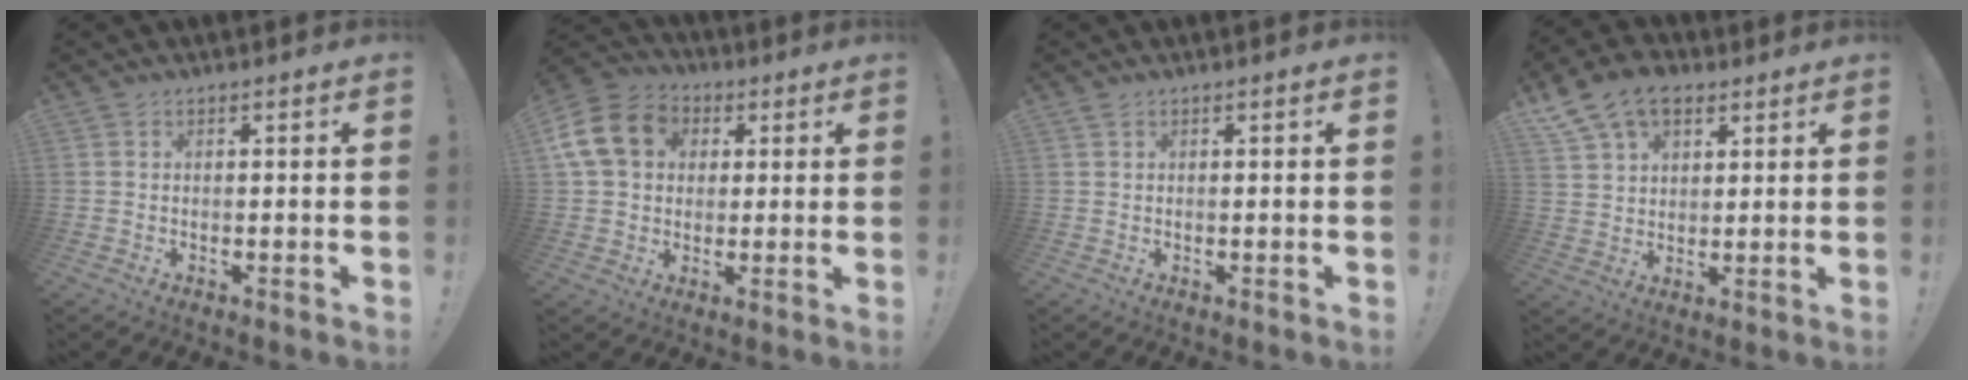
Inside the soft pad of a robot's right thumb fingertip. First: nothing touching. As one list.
[{"total": 15.6, "force": [4.0, 12.7, 8.1], "torque": [-0.133, 0.004, 0.083]}, {"total": 0.8, "force": [0.6, 0.0, 0.5], "torque": [-0.011, 0.001, 0.010]}, {"total": 11.9, "force": [6.7, 7.8, 6.0], "torque": [-0.106, -0.024, 0.132]}]